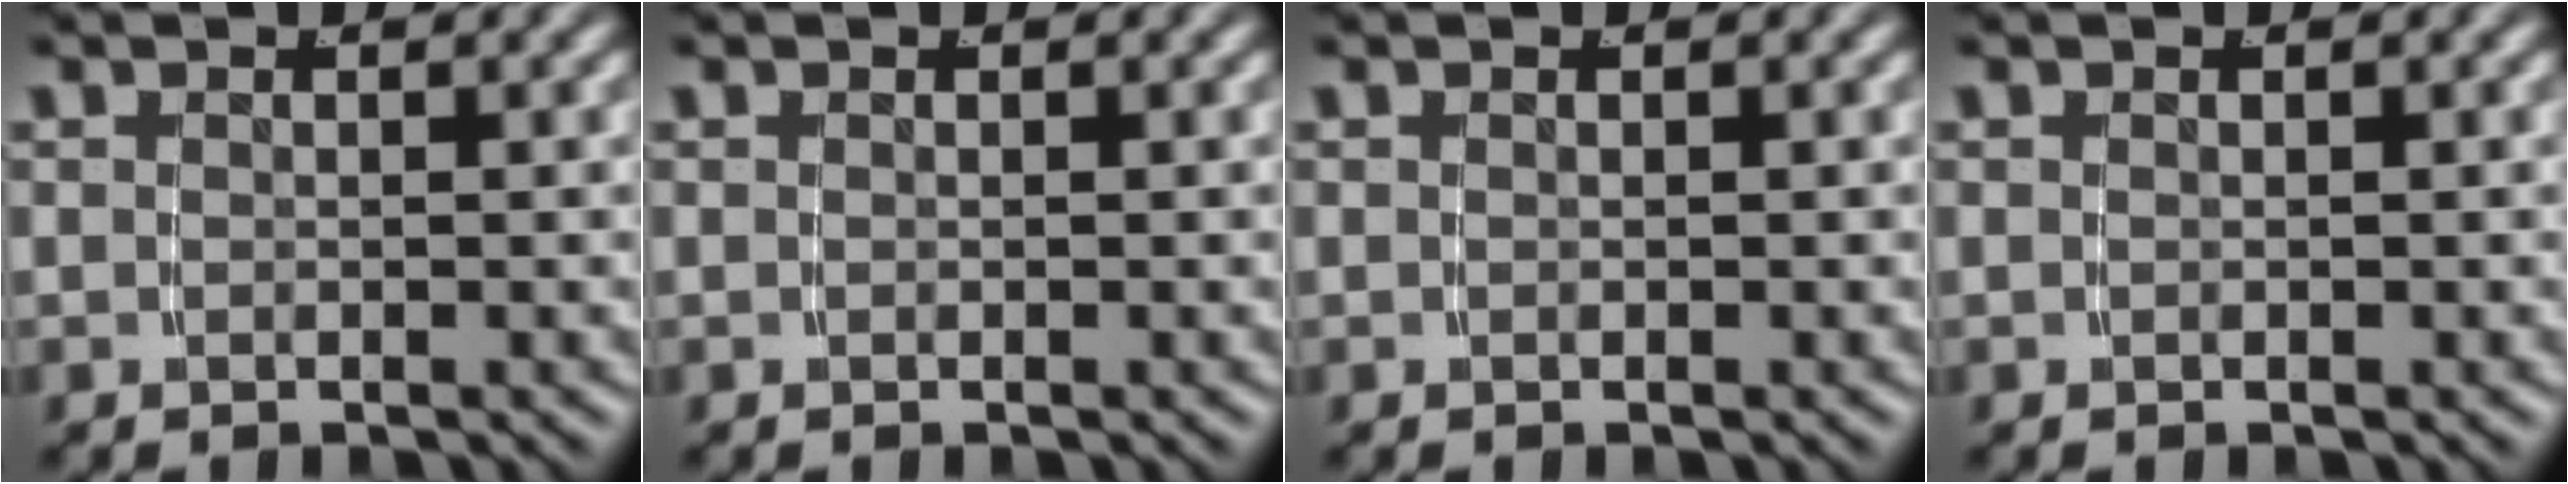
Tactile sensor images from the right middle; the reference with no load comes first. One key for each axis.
{"total": 0.0}
{"total": 0.0}
{"total": 0.0}